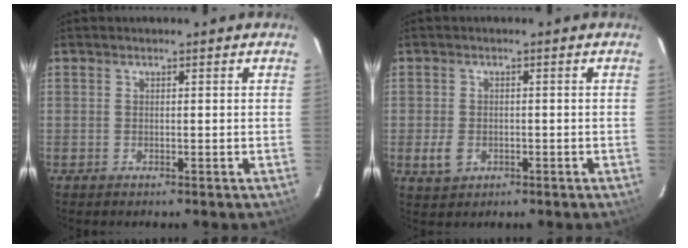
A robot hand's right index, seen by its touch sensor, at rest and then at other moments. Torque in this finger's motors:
{"motor_torque": [0.00, -0.07, -0.46, -0.17]}